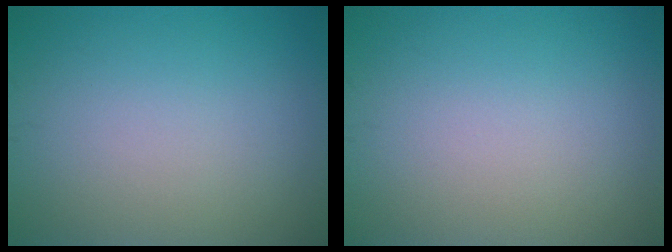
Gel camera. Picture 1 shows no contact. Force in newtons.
{"total": 0.0}